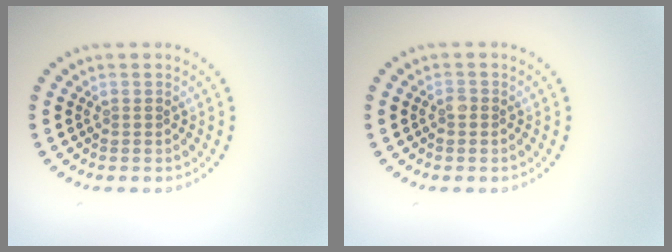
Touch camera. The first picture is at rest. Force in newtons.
{"total": 0.6, "press": 0.5, "slide": 0.3}